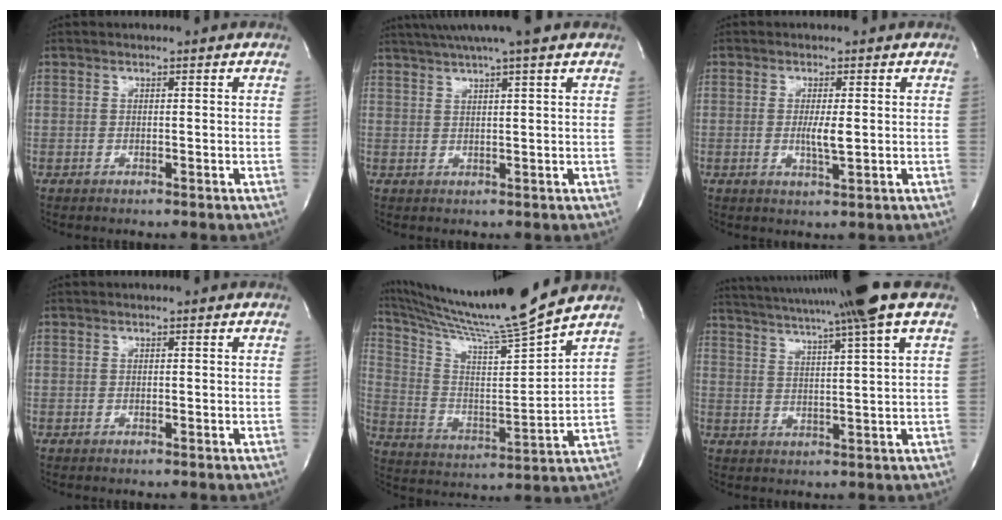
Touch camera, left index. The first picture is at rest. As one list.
[{"total": 9.2, "force": [7.3, -0.5, 5.6], "torque": [-0.096, 0.030, 0.099]}, {"total": 3.0, "force": [0.0, 0.3, 3.0], "torque": [-0.059, -0.006, 0.001]}, {"total": 0.0}, {"total": 17.1, "force": [15.6, -2.8, 6.4], "torque": [-0.132, -0.043, 0.262]}, {"total": 16.7, "force": [13.5, -2.2, 9.6], "torque": [-0.171, -0.011, 0.191]}]